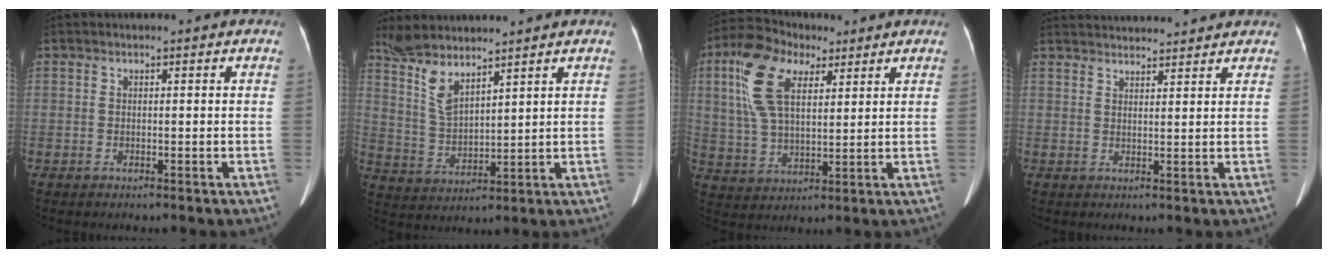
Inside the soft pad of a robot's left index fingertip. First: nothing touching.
{"total": 7.4, "force": [6.2, 1.4, 3.8], "torque": [-0.088, 0.000, 0.137]}
{"total": 11.2, "force": [4.9, 5.5, 8.5], "torque": [-0.193, 0.024, 0.097]}
{"total": 10.4, "force": [9.9, 0.8, 2.8], "torque": [-0.040, 0.019, 0.136]}